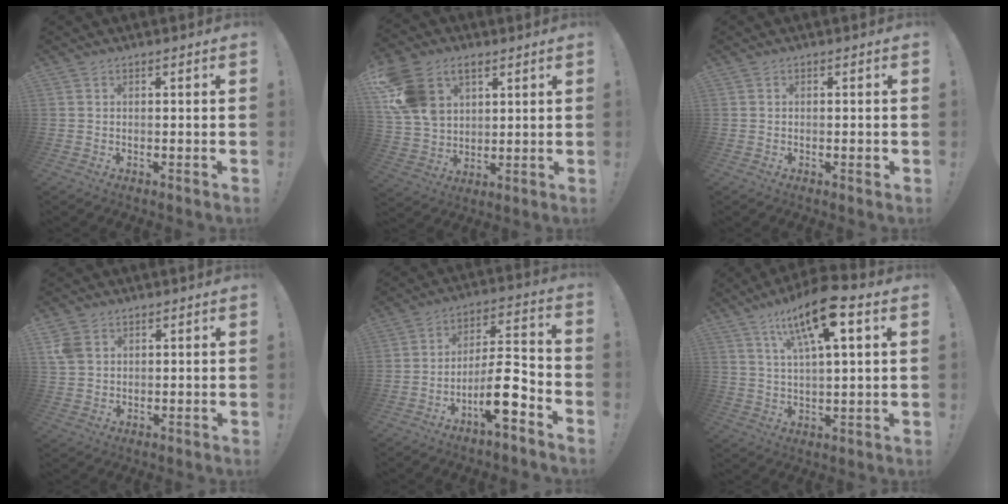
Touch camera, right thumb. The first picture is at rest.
{"total": 15.1, "force": [7.2, 10.6, 8.0], "torque": [-0.159, -0.027, 0.143]}
{"total": 0.9, "force": [-0.3, 0.1, 0.8], "torque": [-0.003, -0.002, -0.006]}
{"total": 4.9, "force": [2.4, 3.7, 2.3], "torque": [-0.049, -0.001, 0.047]}
{"total": 13.4, "force": [-6.6, 3.5, 11.1], "torque": [-0.178, 0.034, -0.108]}
{"total": 14.4, "force": [7.3, 3.6, 11.9], "torque": [-0.194, -0.028, 0.115]}